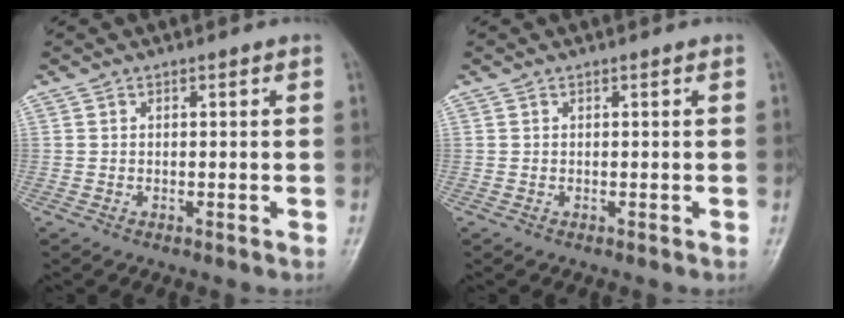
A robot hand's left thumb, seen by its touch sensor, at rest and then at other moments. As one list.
[{"total": 0.0}]